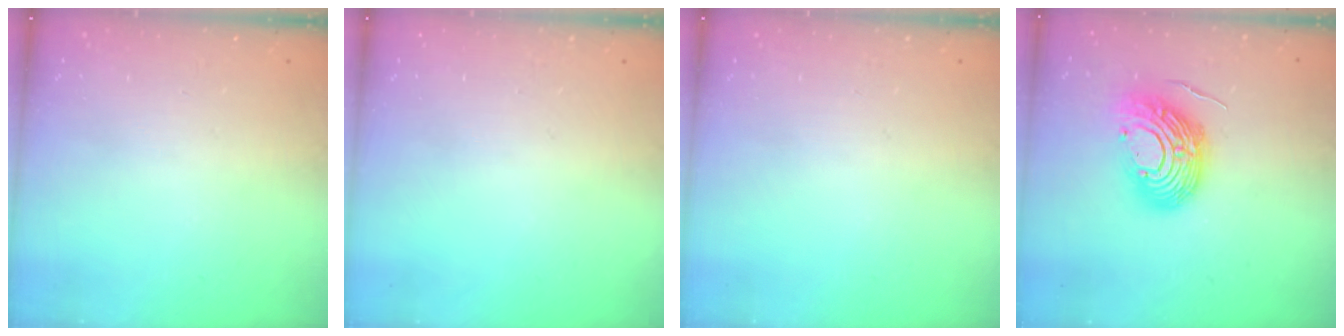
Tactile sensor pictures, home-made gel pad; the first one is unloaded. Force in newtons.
{"total": 0.0}
{"total": 0.0}
{"total": 14.4, "press": 14.3, "slide": 2.2}